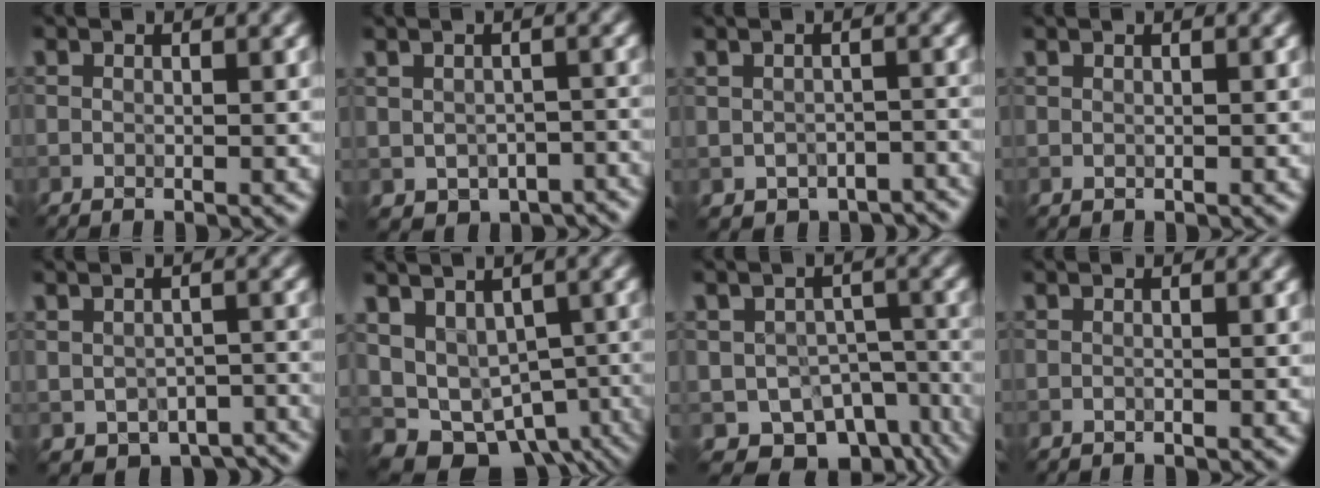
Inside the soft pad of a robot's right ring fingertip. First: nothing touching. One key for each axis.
{"total": 3.5, "fx": -1.9, "fy": 2.4, "fz": 1.6, "tx": -0.018, "ty": -0.018, "tz": -0.015}
{"total": 3.2, "fx": -2.3, "fy": 1.9, "fz": 1.1, "tx": -0.009, "ty": -0.016, "tz": -0.027}
{"total": 0.6, "fx": 0.6, "fy": 0.2, "fz": 0.1, "tx": -0.007, "ty": -0.003, "tz": 0.006}
{"total": 4.2, "fx": -2.7, "fy": 2.6, "fz": 2.0, "tx": -0.023, "ty": -0.022, "tz": -0.024}
{"total": 8.2, "fx": -3.2, "fy": 6.0, "fz": 4.4, "tx": -0.066, "ty": -0.018, "tz": -0.004}
{"total": 7.2, "fx": -4.5, "fy": 4.9, "fz": 2.9, "tx": -0.033, "ty": -0.030, "tz": -0.050}
{"total": 0.0}